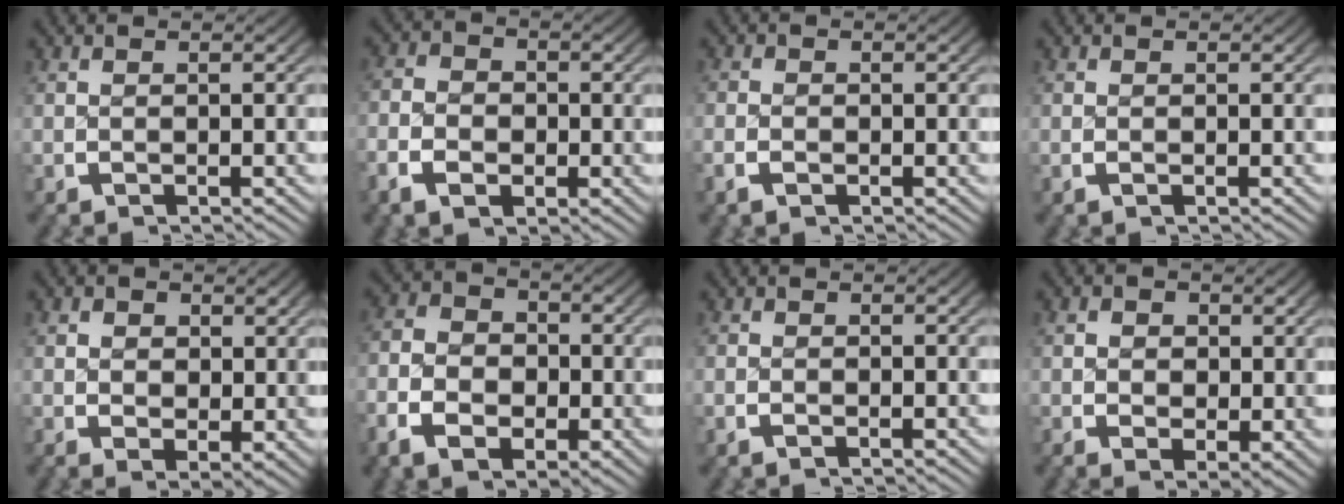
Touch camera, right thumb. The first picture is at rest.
{"total": 3.7, "force": [-1.0, 2.8, 2.2], "torque": [-0.035, -0.004, -0.021]}
{"total": 1.3, "force": [-0.7, 0.9, 0.6], "torque": [-0.009, -0.003, -0.017]}
{"total": 0.0}
{"total": 2.9, "force": [0.7, 2.2, 1.8], "torque": [-0.034, -0.023, 0.021]}
{"total": 6.3, "force": [-1.1, 4.7, 4.1], "torque": [-0.078, -0.014, -0.017]}
{"total": 0.5, "force": [-0.4, 0.3, 0.2], "torque": [-0.007, -0.004, -0.009]}
{"total": 3.0, "force": [0.2, 2.3, 1.9], "torque": [-0.036, -0.023, 0.013]}